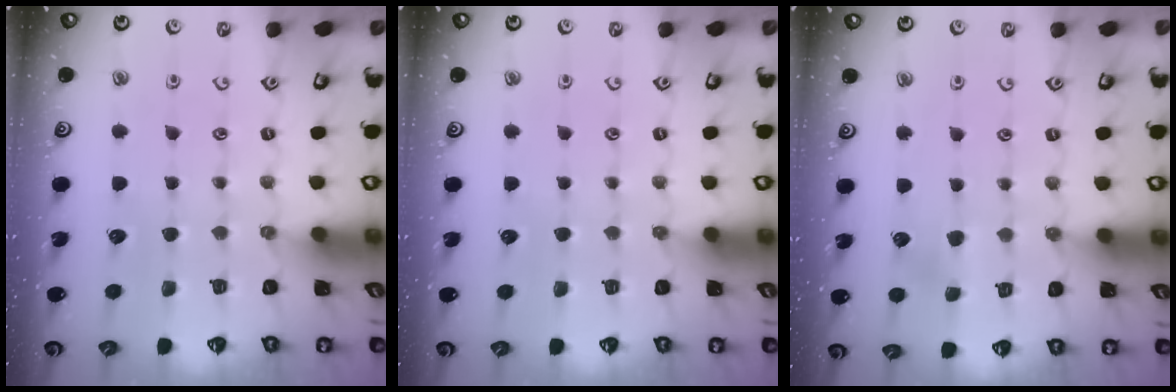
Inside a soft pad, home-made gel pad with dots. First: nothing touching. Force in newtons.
{"total": 0.0}
{"total": 4.4, "press": 4.4, "slide": 0.5}